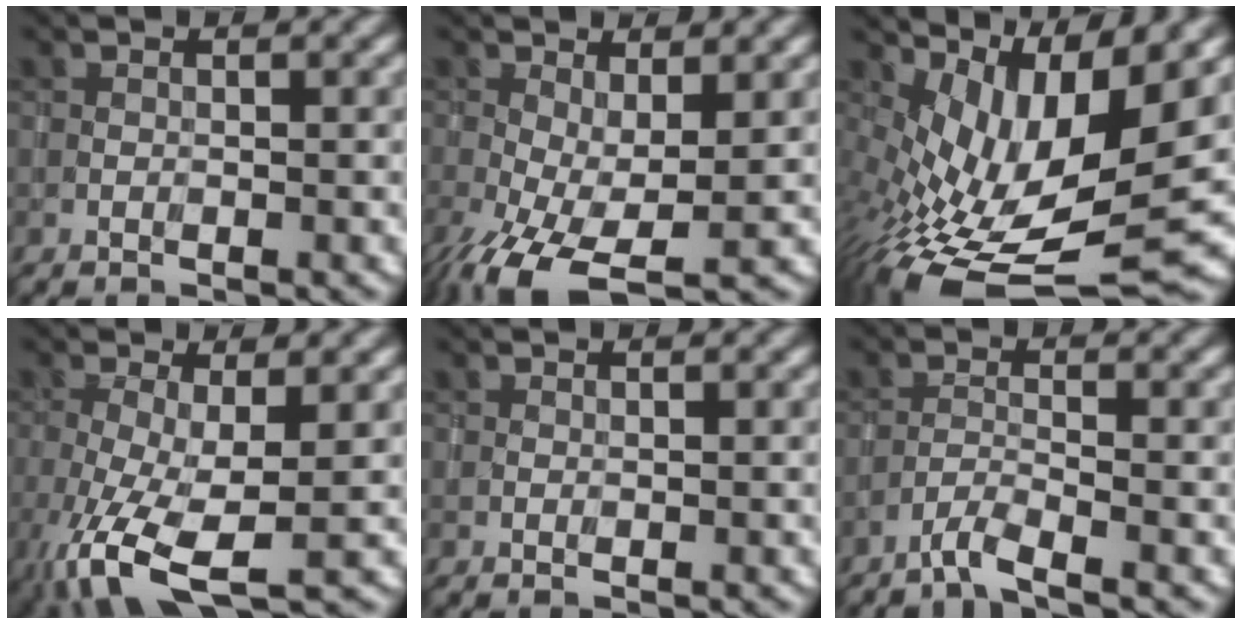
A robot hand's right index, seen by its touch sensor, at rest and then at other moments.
{"total": 6.9, "force": [-2.3, 2.9, 5.8], "torque": [-0.126, -0.020, -0.036]}
{"total": 12.1, "force": [0.3, 5.2, 10.9], "torque": [-0.213, -0.022, 0.025]}
{"total": 7.0, "force": [-2.6, 2.3, 6.0], "torque": [-0.134, -0.019, -0.051]}
{"total": 0.0}
{"total": 2.0, "force": [-1.6, 0.0, 1.2], "torque": [-0.022, 0.004, -0.041]}